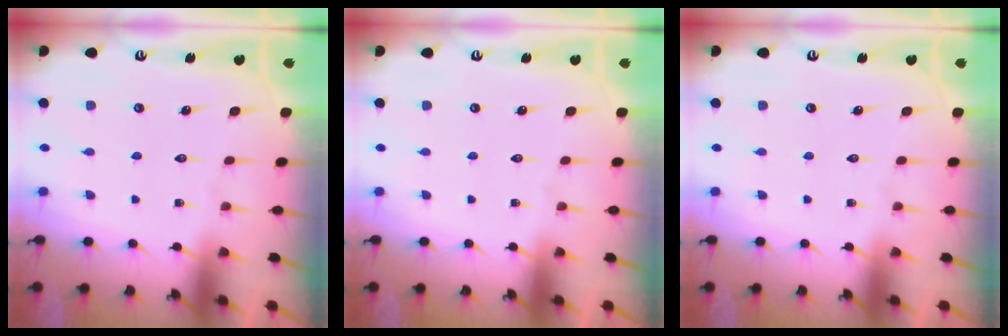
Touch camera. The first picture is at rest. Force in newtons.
{"total": 0.0}
{"total": 0.0}